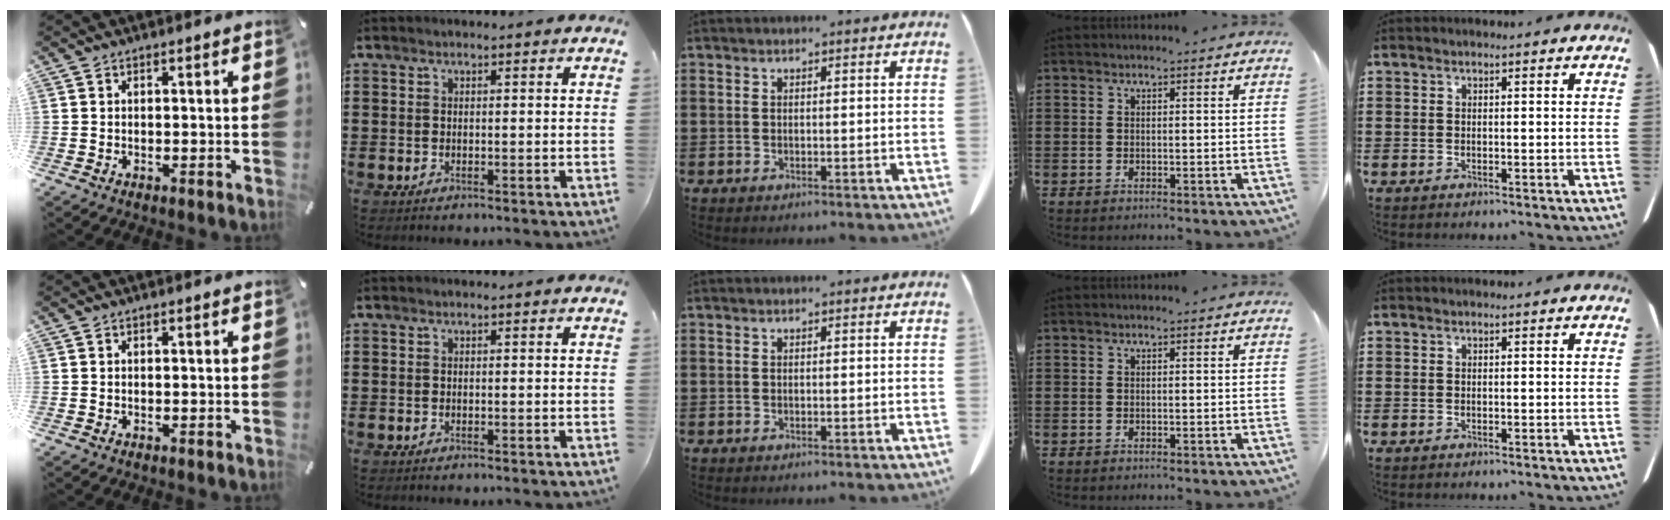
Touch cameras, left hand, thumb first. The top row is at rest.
{}